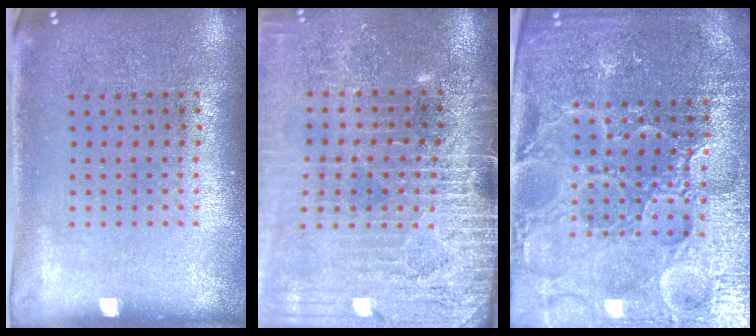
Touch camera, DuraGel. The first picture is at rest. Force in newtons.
{"total": 3.8, "press": 3.4, "slide": 1.7}
{"total": 5.2, "press": 4.9, "slide": 1.8}